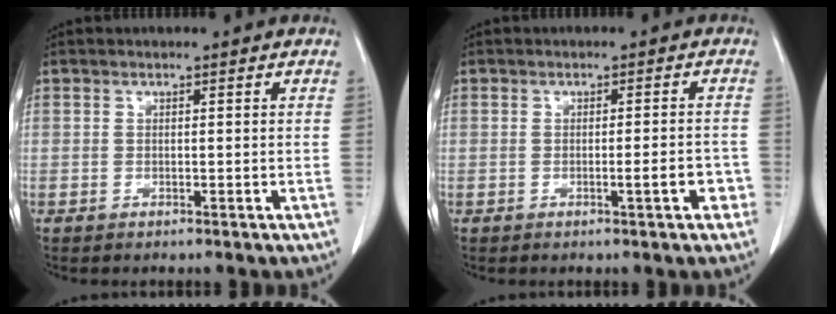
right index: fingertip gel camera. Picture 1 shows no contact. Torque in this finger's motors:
{"motor_torque": [0.03, 0.11, 0.00, 0.02]}